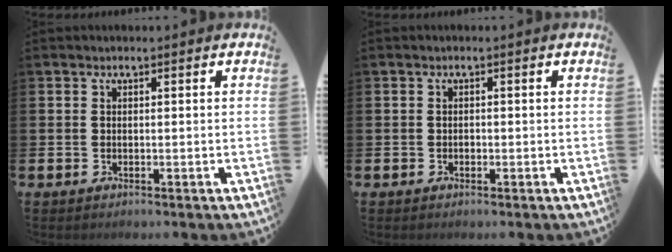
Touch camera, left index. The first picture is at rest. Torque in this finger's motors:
{"motor_torque": [0.06, 0.01, -0.02, 0.00]}